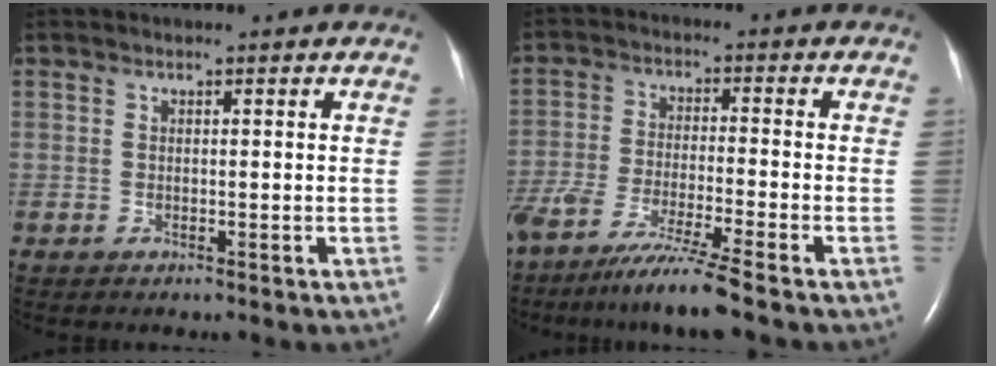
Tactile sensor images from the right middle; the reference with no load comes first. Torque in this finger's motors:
{"motor_torque": [1.10, -1.04, 0.22, 0.06]}